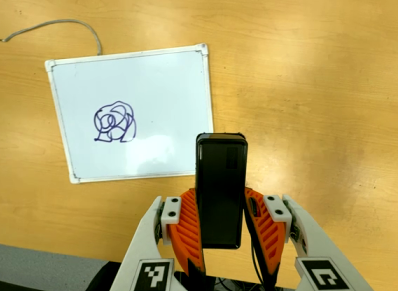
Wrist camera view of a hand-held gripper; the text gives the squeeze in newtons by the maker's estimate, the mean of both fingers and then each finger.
{"total": 4.4, "left": 2.9, "right": 5.9}